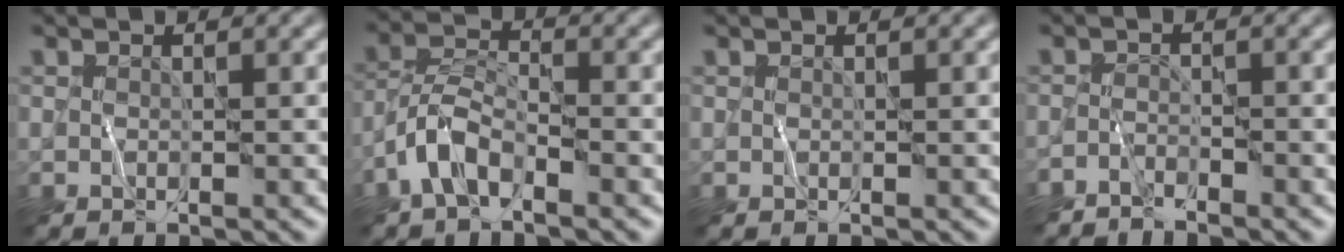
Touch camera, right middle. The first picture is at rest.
{"total": 3.3, "force": [-2.2, 1.4, 2.1], "torque": [-0.037, 0.011, -0.053]}
{"total": 0.0}
{"total": 1.9, "force": [-1.9, 0.2, 0.3], "torque": [-0.007, 0.000, -0.044]}